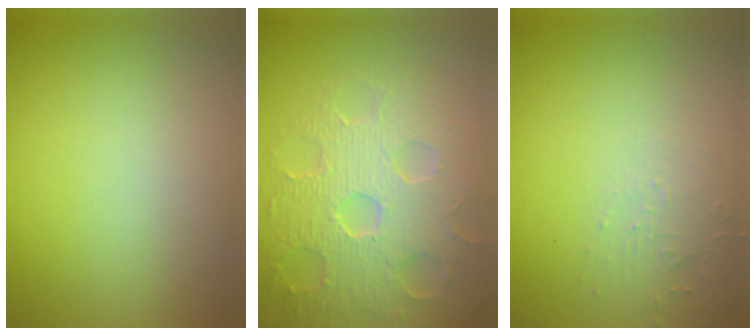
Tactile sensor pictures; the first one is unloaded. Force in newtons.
{"total": 7.9, "press": 5.8, "slide": 5.3}
{"total": 1.5, "press": 1.5, "slide": 0.3}